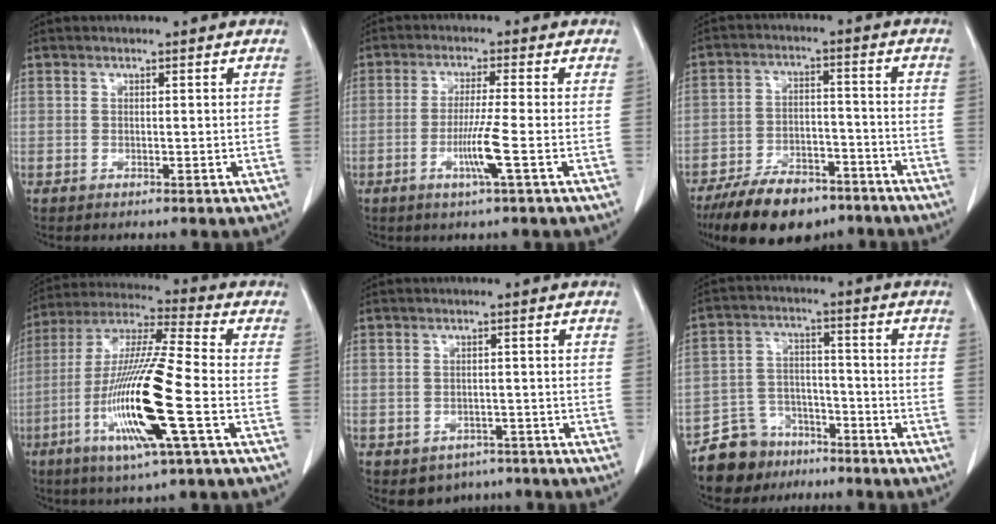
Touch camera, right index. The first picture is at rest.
{"total": 5.6, "force": [-1.9, -1.0, 5.2], "torque": [-0.097, -0.014, -0.039]}
{"total": 13.1, "force": [-10.0, 5.5, 6.4], "torque": [-0.105, -0.002, -0.166]}
{"total": 17.4, "force": [-5.3, 0.4, 16.5], "torque": [-0.337, -0.018, -0.105]}
{"total": 4.8, "force": [-3.2, 3.6, 0.6], "torque": [-0.001, 0.011, -0.039]}
{"total": 8.4, "force": [-6.5, 5.2, 0.6], "torque": [-0.018, 0.022, -0.115]}